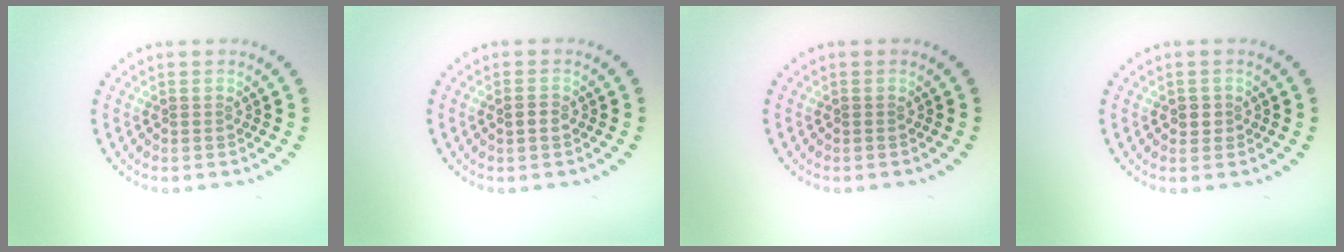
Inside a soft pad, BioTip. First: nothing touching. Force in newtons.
{"total": 0.9, "press": 0.9, "slide": 0.1}
{"total": 0.0}
{"total": 1.0, "press": 0.9, "slide": 0.5}